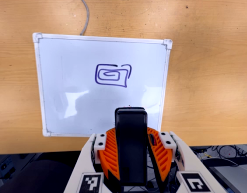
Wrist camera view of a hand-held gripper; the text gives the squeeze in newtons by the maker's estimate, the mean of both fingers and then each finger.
{"total": 8.1, "left": 6.3, "right": 10.0}